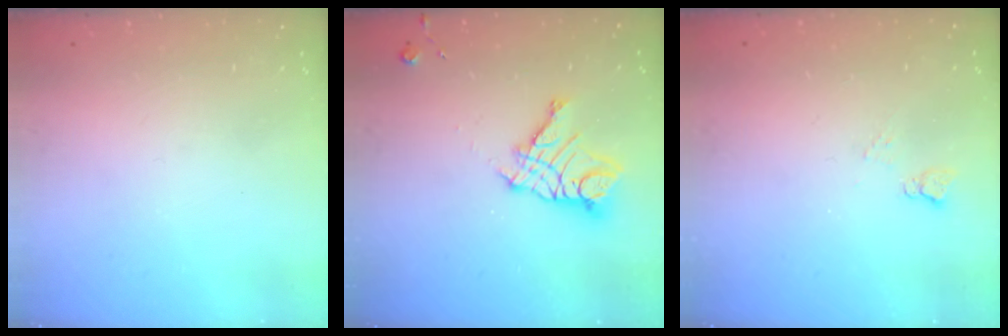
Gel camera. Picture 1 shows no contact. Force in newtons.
{"total": 12.0, "press": 11.9, "slide": 1.2}
{"total": 4.9, "press": 4.8, "slide": 0.6}